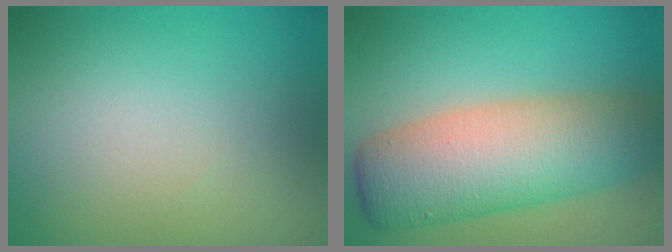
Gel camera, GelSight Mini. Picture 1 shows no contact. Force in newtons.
{"total": 9.1, "press": 9.1, "slide": 0.2}